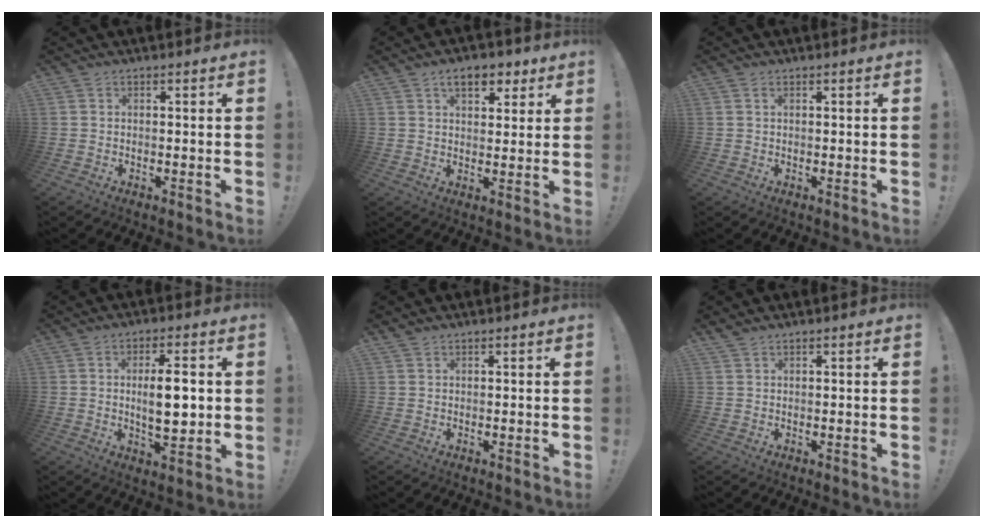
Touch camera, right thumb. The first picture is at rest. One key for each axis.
{"total": 8.1, "fx": 4.6, "fy": 4.5, "fz": 4.8, "tx": -0.058, "ty": -0.011, "tz": 0.080}
{"total": 0.6, "fx": 0.3, "fy": 0.2, "fz": 0.5, "tx": -0.010, "ty": 0.001, "tz": 0.006}
{"total": 9.9, "fx": 0.6, "fy": 3.6, "fz": 9.2, "tx": -0.146, "ty": -0.007, "tz": 0.004}
{"total": 0.9, "fx": 0.8, "fy": 0.3, "fz": 0.2, "tx": 0.003, "ty": -0.004, "tz": 0.014}
{"total": 1.3, "fx": 1.0, "fy": 0.4, "fz": 0.6, "tx": -0.011, "ty": -0.001, "tz": 0.020}